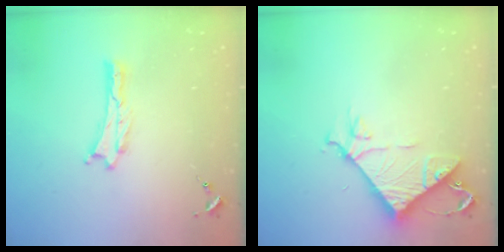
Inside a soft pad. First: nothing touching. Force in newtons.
{"total": 7.6, "press": 7.6, "slide": 0.6}